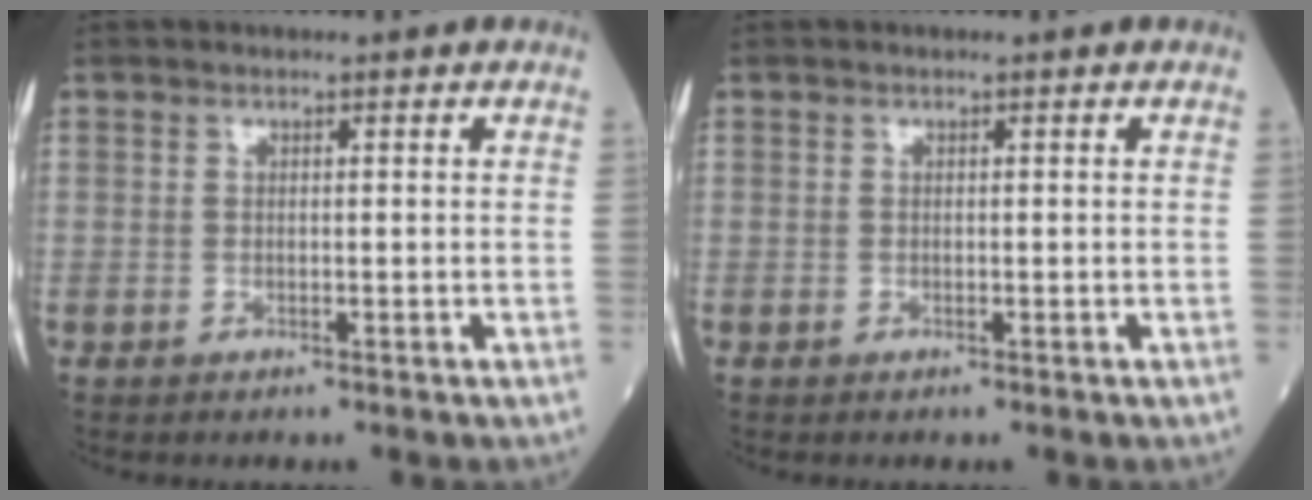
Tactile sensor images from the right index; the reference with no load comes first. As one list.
[{"total": 0.0}]